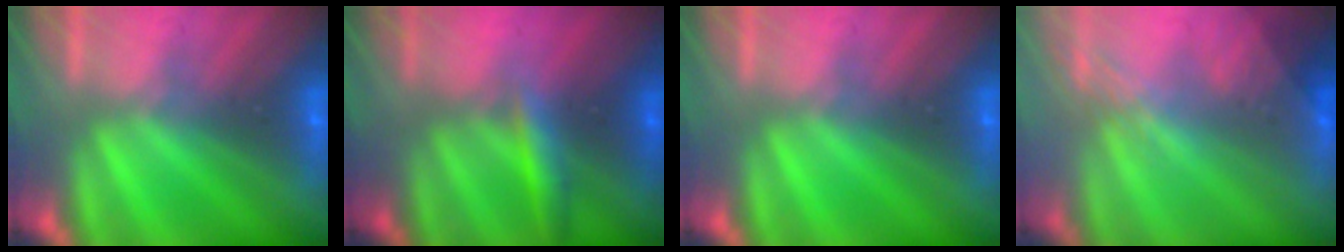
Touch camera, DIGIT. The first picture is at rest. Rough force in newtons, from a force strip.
{"total": 2.8}
{"total": 0.0}
{"total": 2.9}